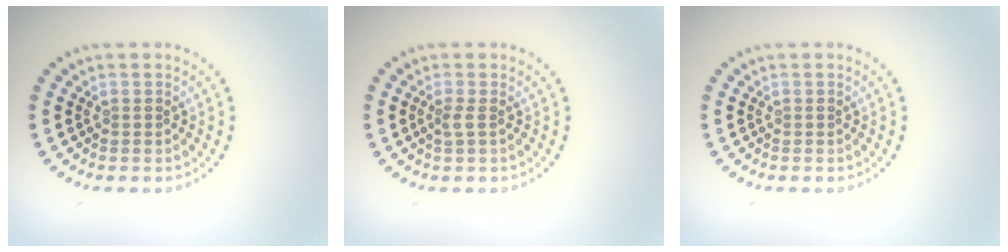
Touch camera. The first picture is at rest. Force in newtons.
{"total": 0.9, "press": 0.7, "slide": 0.6}
{"total": 0.0}